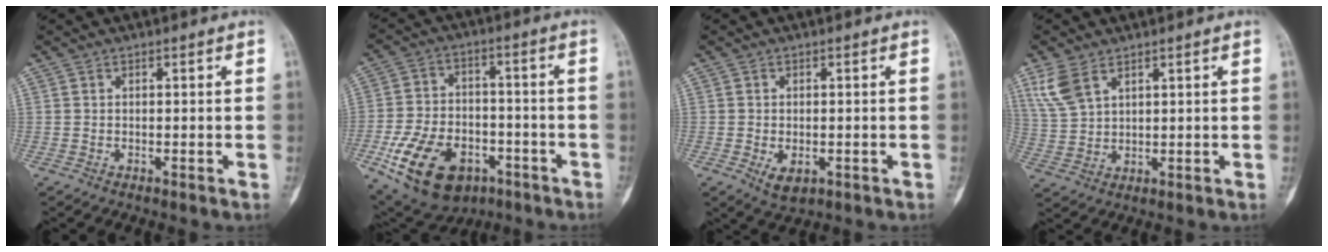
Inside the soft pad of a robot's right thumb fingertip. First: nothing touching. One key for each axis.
{"total": 18.2, "fx": -7.9, "fy": 11.6, "fz": 11.5, "tx": -0.196, "ty": 0.027, "tz": -0.119}
{"total": 3.9, "fx": -1.1, "fy": 2.5, "fz": 2.8, "tx": -0.040, "ty": -0.002, "tz": -0.007}
{"total": 6.4, "fx": 3.8, "fy": 3.4, "fz": 3.8, "tx": -0.079, "ty": -0.007, "tz": 0.090}